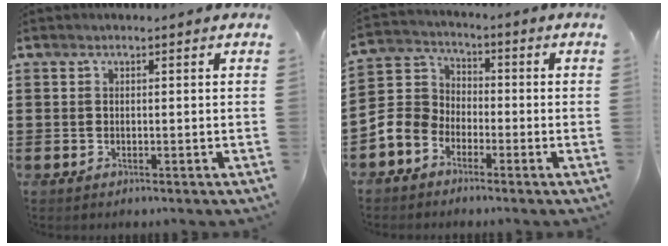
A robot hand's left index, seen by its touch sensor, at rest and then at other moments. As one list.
[{"total": 5.8, "force": [-3.2, 4.5, 1.6], "torque": [-0.072, 0.009, -0.073]}]